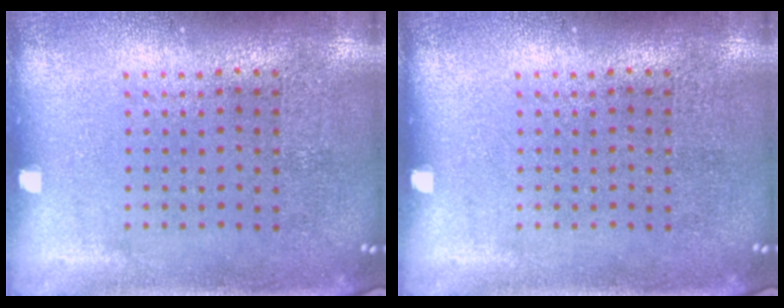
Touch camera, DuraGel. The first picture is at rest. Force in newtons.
{"total": 0.0}